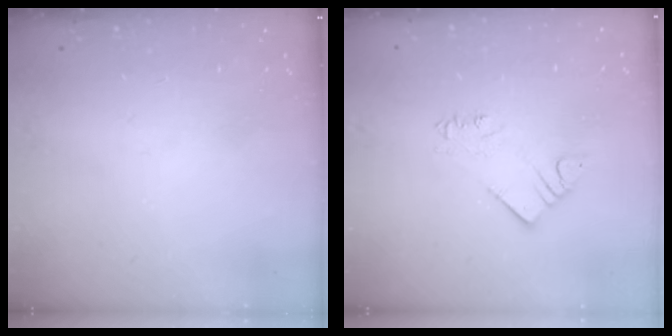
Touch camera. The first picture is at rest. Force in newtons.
{"total": 3.4, "press": 3.4, "slide": 0.2}